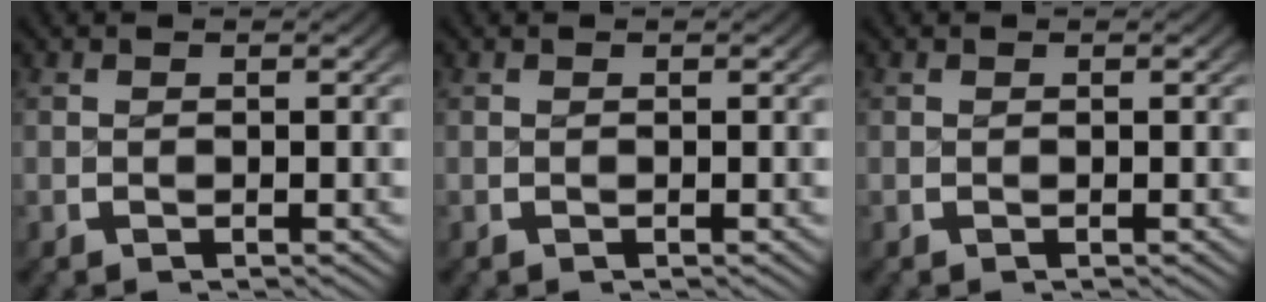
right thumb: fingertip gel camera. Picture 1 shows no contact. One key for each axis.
{"total": 0.0}
{"total": 0.0}